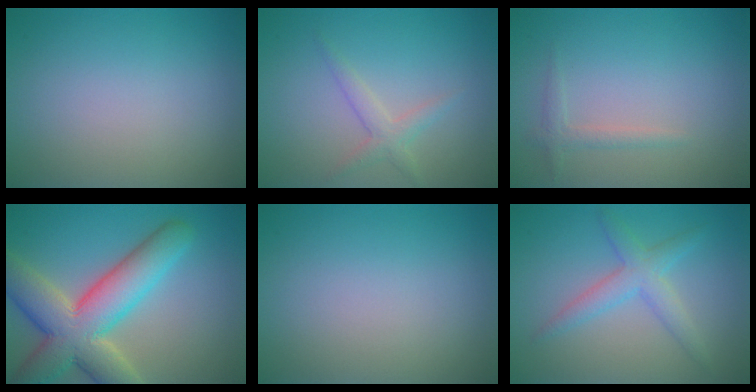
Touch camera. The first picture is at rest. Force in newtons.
{"total": 1.8, "press": 1.8, "slide": 0.1}
{"total": 1.2, "press": 1.2, "slide": 0.0}
{"total": 10.3, "press": 10.2, "slide": 1.0}
{"total": 0.0}
{"total": 2.9, "press": 2.9, "slide": 0.1}